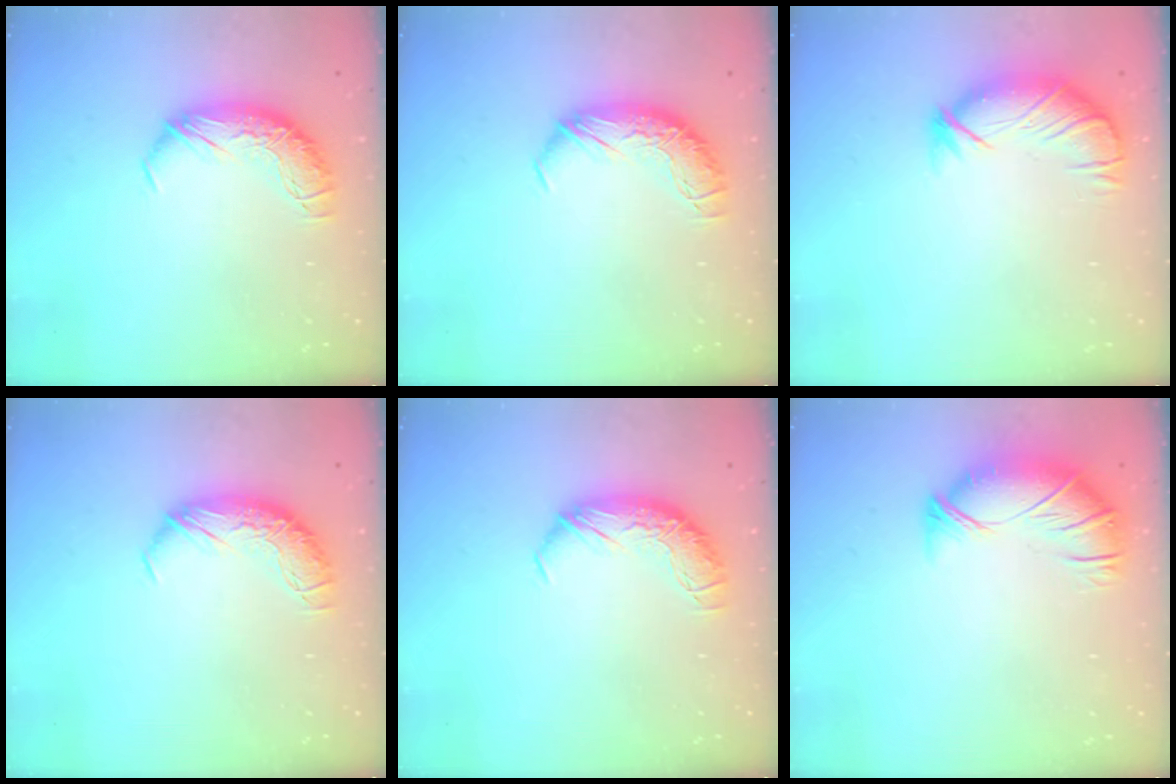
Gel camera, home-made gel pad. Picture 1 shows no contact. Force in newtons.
{"total": 0.0}
{"total": 3.3, "press": 2.6, "slide": 2.1}
{"total": 0.0}
{"total": 0.0}
{"total": 3.4, "press": 2.8, "slide": 2.0}